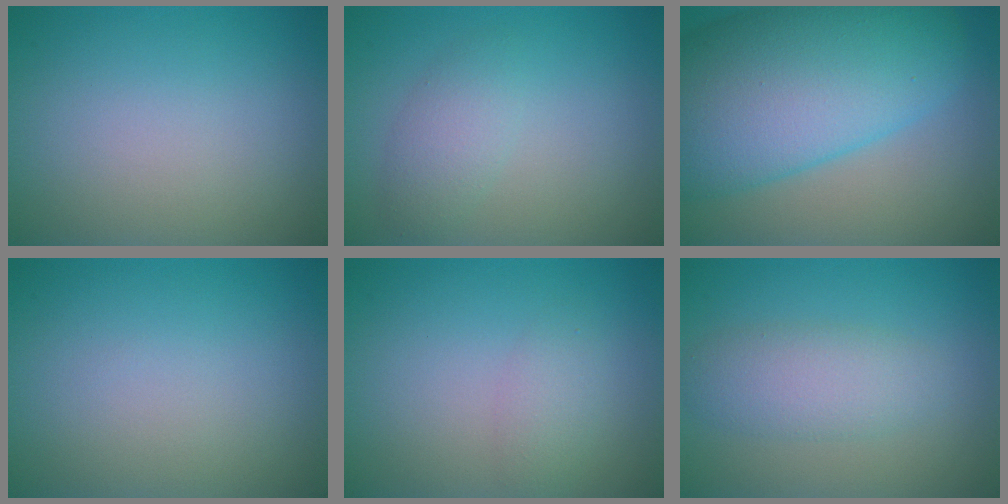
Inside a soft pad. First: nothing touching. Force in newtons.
{"total": 2.3, "press": 2.3, "slide": 0.1}
{"total": 13.8, "press": 13.8, "slide": 0.3}
{"total": 0.0}
{"total": 1.6, "press": 1.6, "slide": 0.1}
{"total": 3.4, "press": 3.4, "slide": 0.1}